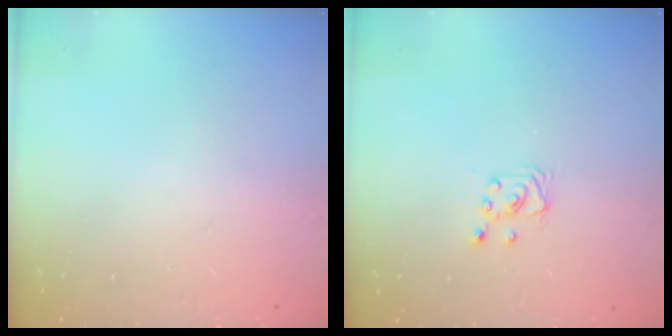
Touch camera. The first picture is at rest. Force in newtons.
{"total": 2.0, "press": 2.0, "slide": 0.2}